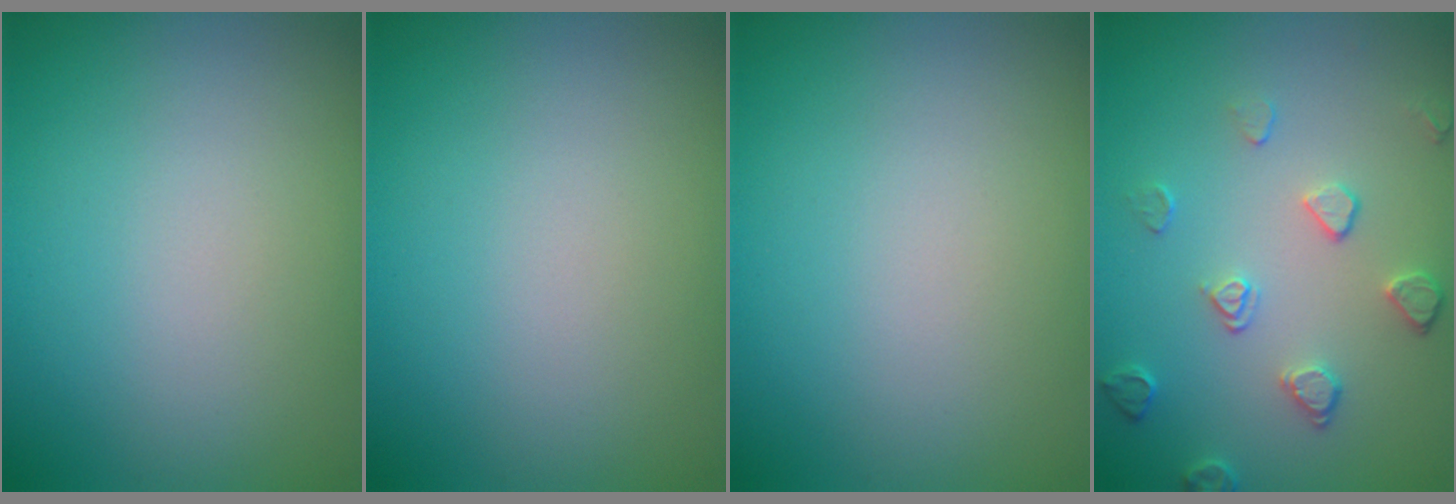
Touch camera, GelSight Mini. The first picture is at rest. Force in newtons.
{"total": 0.0}
{"total": 0.0}
{"total": 2.1, "press": 1.4, "slide": 1.5}